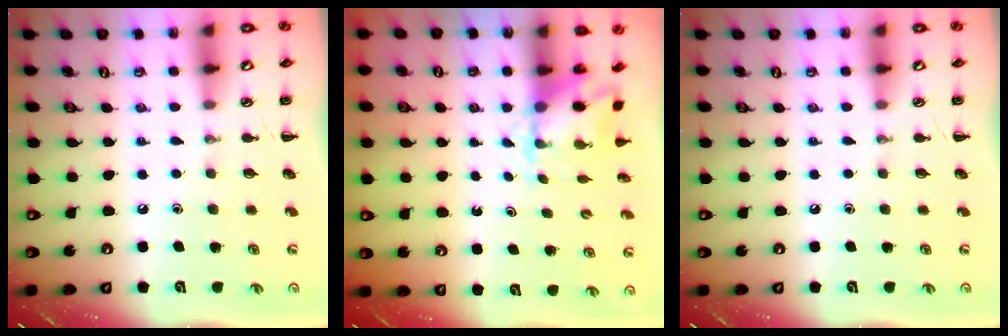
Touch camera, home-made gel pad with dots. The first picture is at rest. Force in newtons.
{"total": 3.1, "press": 3.0, "slide": 0.5}
{"total": 0.0}